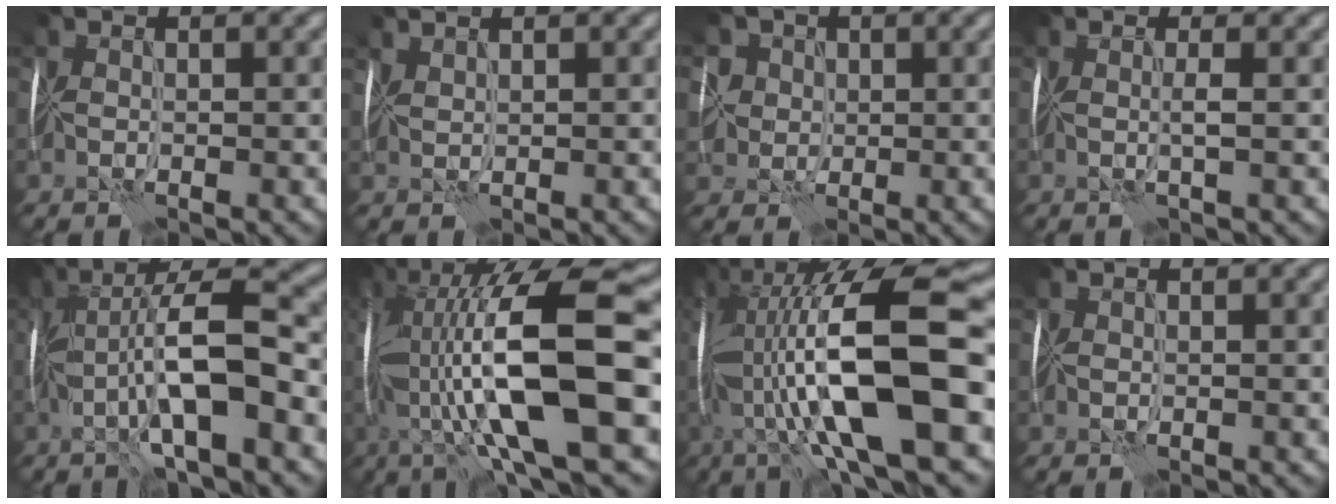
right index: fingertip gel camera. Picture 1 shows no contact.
{"total": 2.1, "force": [1.9, 0.6, 0.7], "torque": [-0.006, 0.023, 0.018]}
{"total": 4.7, "force": [1.4, 4.4, 0.8], "torque": [-0.011, 0.031, 0.005]}
{"total": 0.6, "force": [0.0, -0.3, -0.5], "torque": [-0.007, 0.012, 0.004]}
{"total": 7.1, "force": [-1.9, 1.8, 6.6], "torque": [-0.130, 0.038, -0.028]}
{"total": 14.5, "force": [-1.2, 4.5, 13.7], "torque": [-0.271, 0.049, -0.015]}
{"total": 16.0, "force": [-1.4, 5.1, 15.1], "torque": [-0.292, 0.059, -0.014]}
{"total": 0.0}